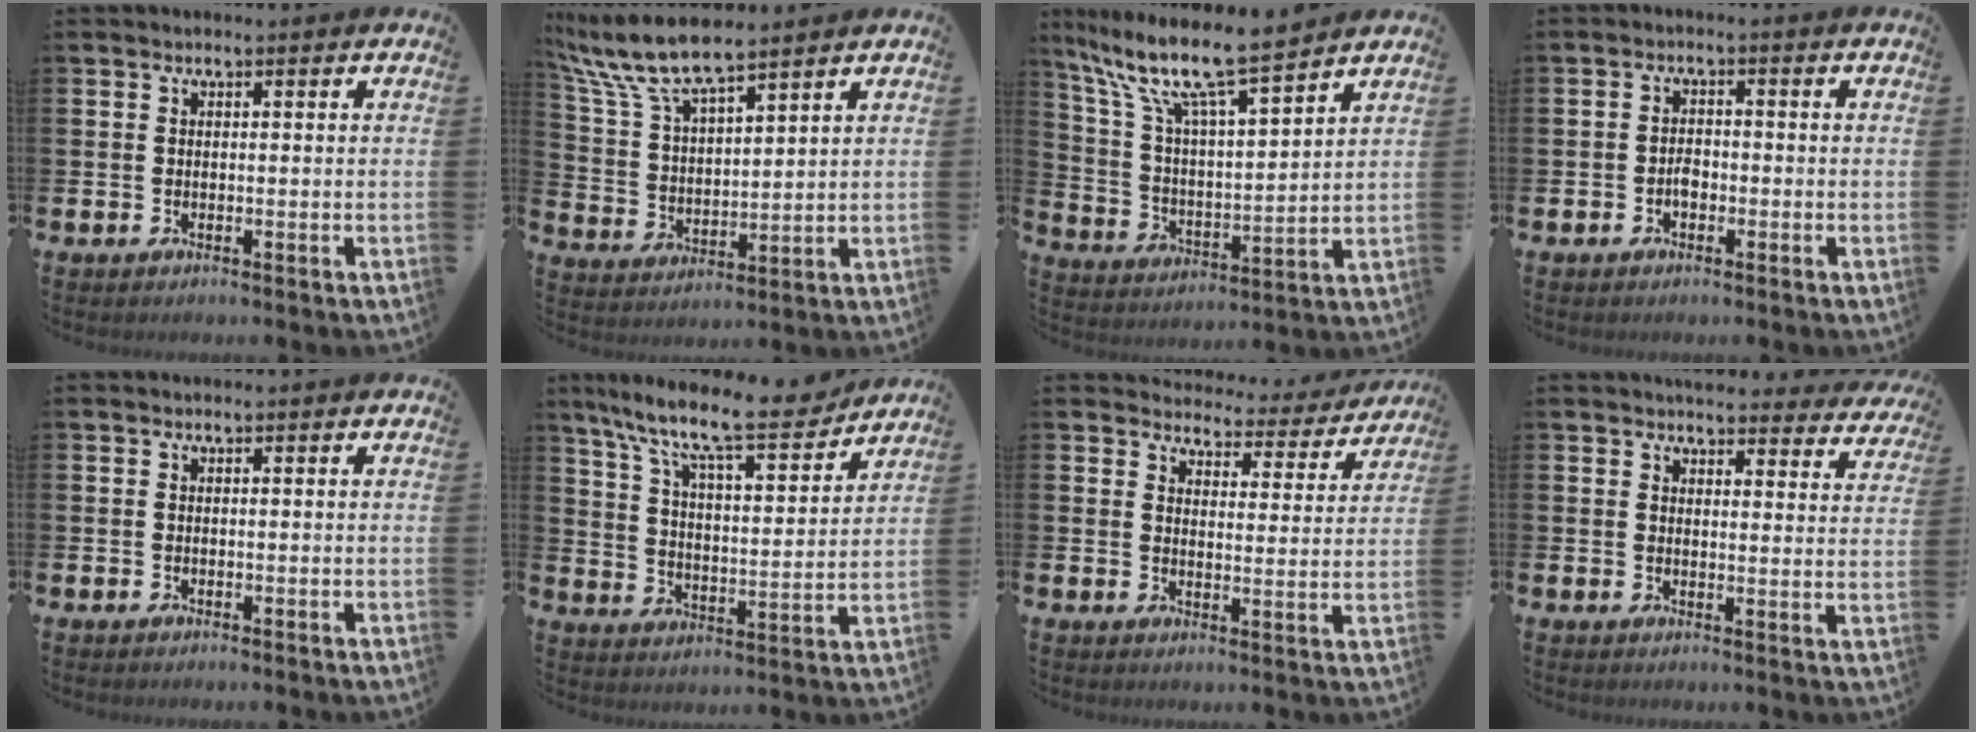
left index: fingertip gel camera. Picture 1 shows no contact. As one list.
[{"total": 8.3, "force": [7.5, 1.5, 3.3], "torque": [-0.100, -0.031, 0.136]}, {"total": 11.2, "force": [9.5, 1.4, 5.8], "torque": [-0.143, -0.056, 0.162]}, {"total": 1.8, "force": [-0.7, 1.2, 1.1], "torque": [-0.013, 0.002, -0.017]}, {"total": 0.0}, {"total": 11.2, "force": [9.6, 2.1, 5.4], "torque": [-0.131, -0.066, 0.159]}, {"total": 3.9, "force": [3.8, 0.9, 0.1], "torque": [-0.011, -0.036, 0.061]}, {"total": 4.4, "force": [4.3, 0.9, 0.2], "torque": [-0.007, -0.027, 0.077]}]